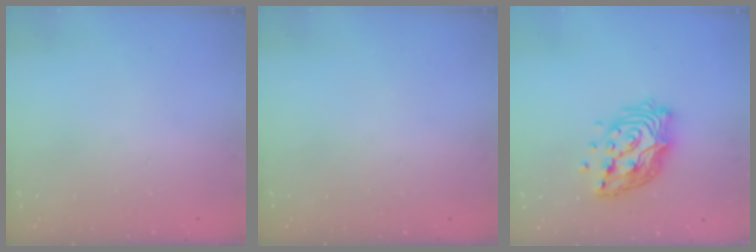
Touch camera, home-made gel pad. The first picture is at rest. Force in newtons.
{"total": 0.0}
{"total": 13.5, "press": 13.5, "slide": 1.2}